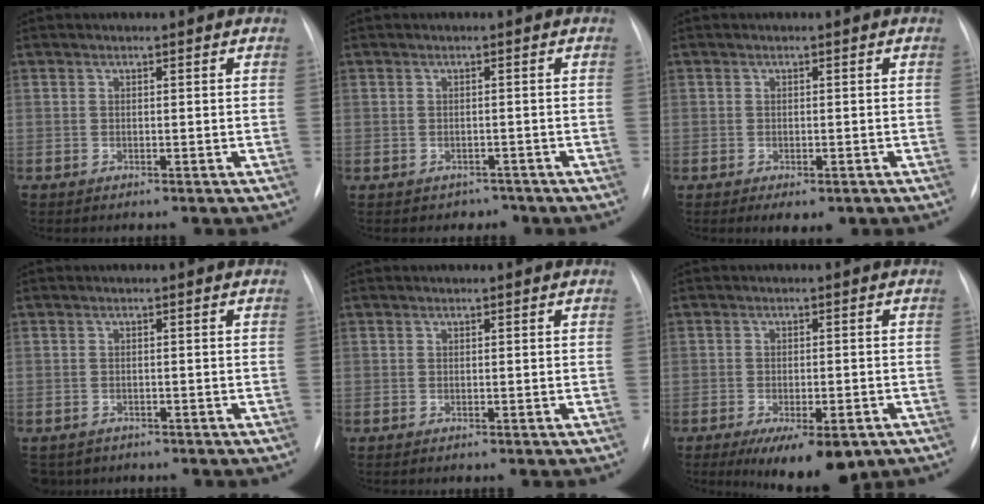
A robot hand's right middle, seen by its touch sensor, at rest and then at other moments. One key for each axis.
{"total": 2.3, "fx": -1.7, "fy": 1.5, "fz": -0.4, "tx": 0.005, "ty": 0.010, "tz": -0.020}
{"total": 3.0, "fx": -1.7, "fy": 1.5, "fz": 2.0, "tx": -0.019, "ty": -0.006, "tz": -0.010}
{"total": 3.4, "fx": -2.6, "fy": 2.3, "fz": 0.4, "tx": 0.000, "ty": 0.003, "tz": -0.037}
{"total": 0.0}
{"total": 9.3, "fx": -5.7, "fy": 3.2, "fz": 6.5, "tx": -0.086, "ty": -0.013, "tz": -0.077}